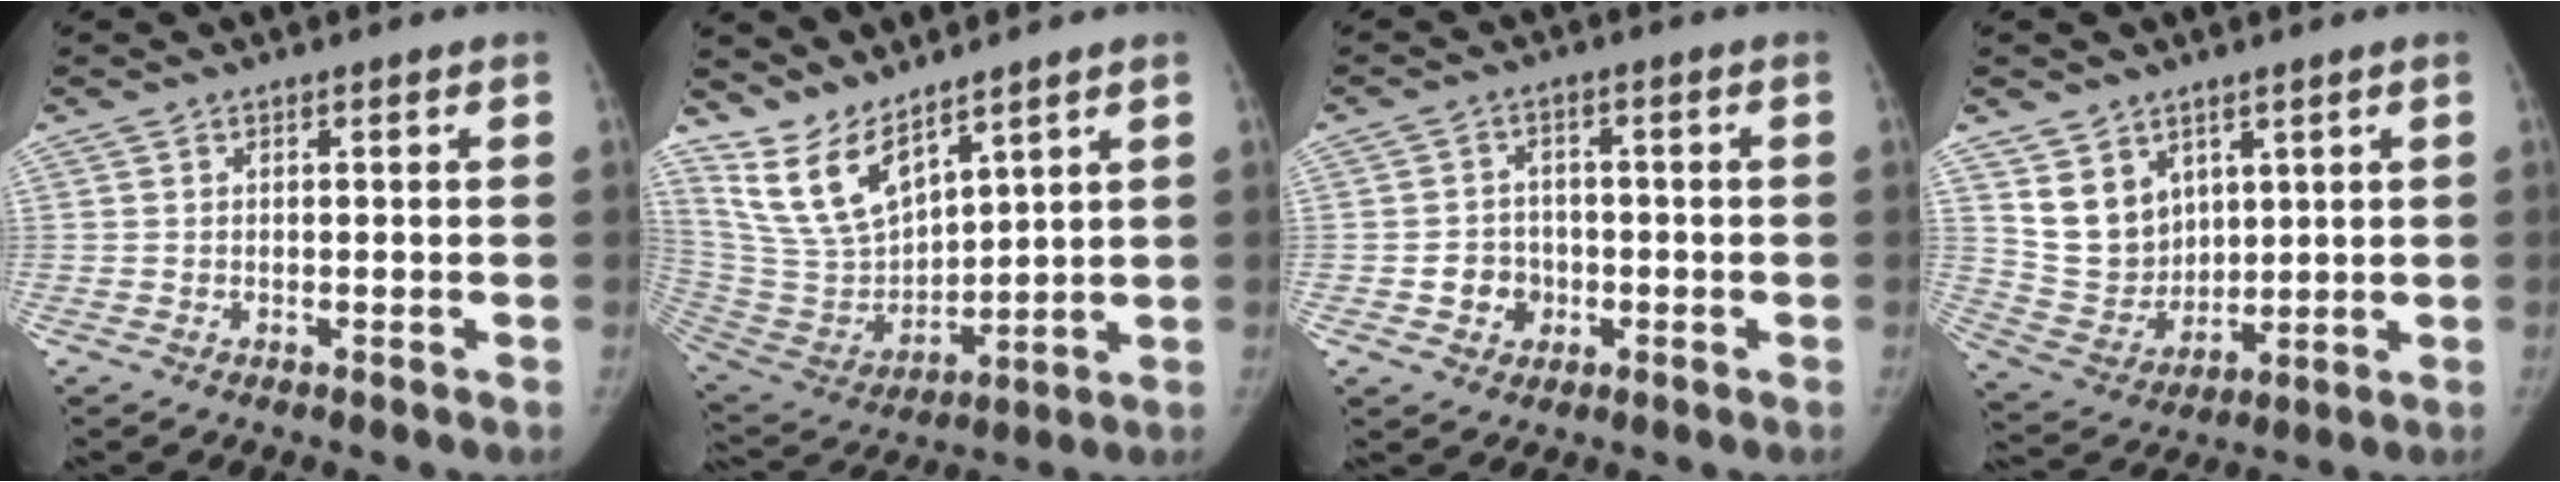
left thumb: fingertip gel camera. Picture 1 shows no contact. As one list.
[{"total": 12.7, "force": [9.7, 4.7, 6.7], "torque": [-0.112, -0.061, 0.215]}, {"total": 5.4, "force": [-1.5, 4.8, 1.9], "torque": [-0.005, 0.014, -0.025]}, {"total": 10.2, "force": [5.0, 7.9, 3.9], "torque": [-0.041, -0.037, 0.114]}]